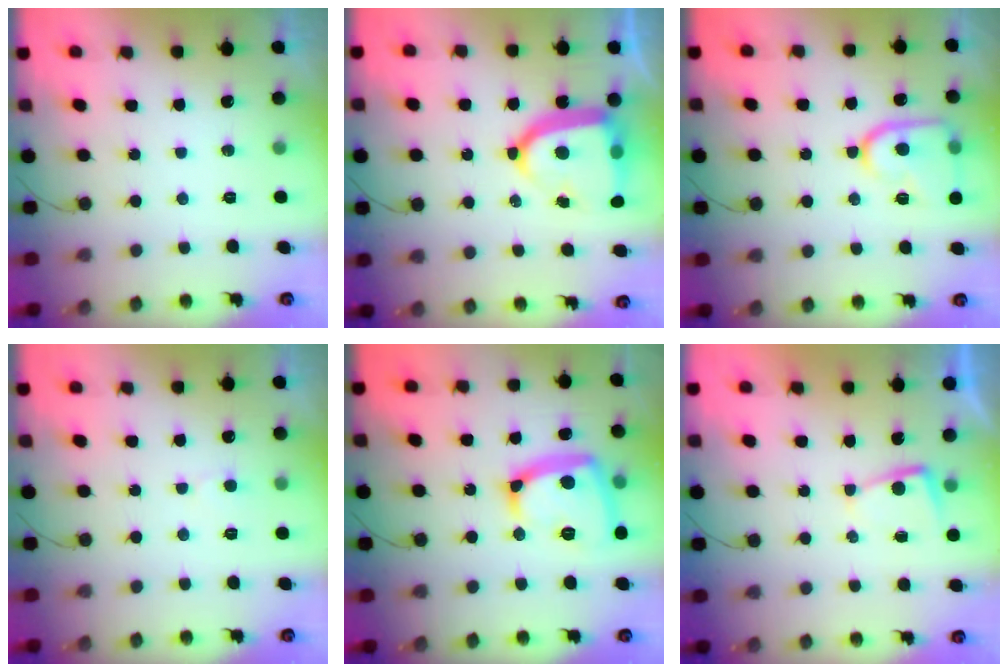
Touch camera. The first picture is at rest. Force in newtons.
{"total": 17.5, "press": 17.5, "slide": 1.5}
{"total": 14.6, "press": 14.5, "slide": 1.3}
{"total": 3.7, "press": 3.7, "slide": 0.3}
{"total": 16.8, "press": 16.7, "slide": 1.6}
{"total": 2.4, "press": 2.3, "slide": 0.4}